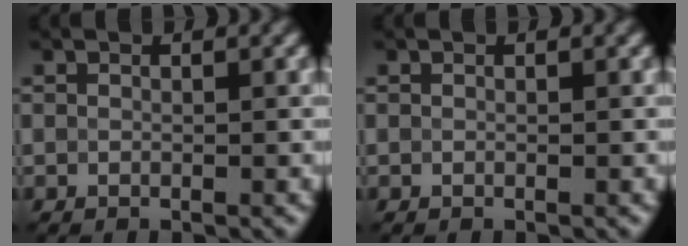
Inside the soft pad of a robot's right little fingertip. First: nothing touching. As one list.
[{"total": 0.0}]